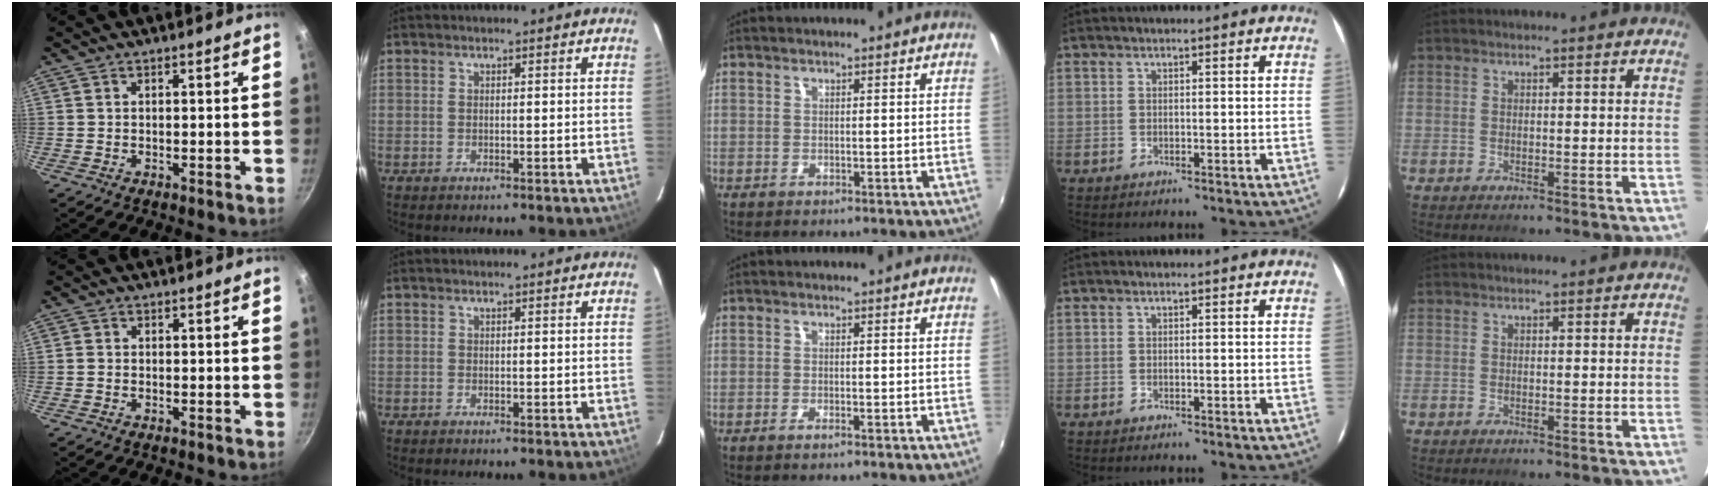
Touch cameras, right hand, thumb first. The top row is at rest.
{"thumb": {"total": 0.6, "force": [-0.1, 0.5, 0.2], "torque": [-0.005, 0.002, -0.004]}, "middle": {"total": 0.8, "force": [-0.5, -0.1, 0.5], "torque": [-0.011, 0.000, -0.012]}}